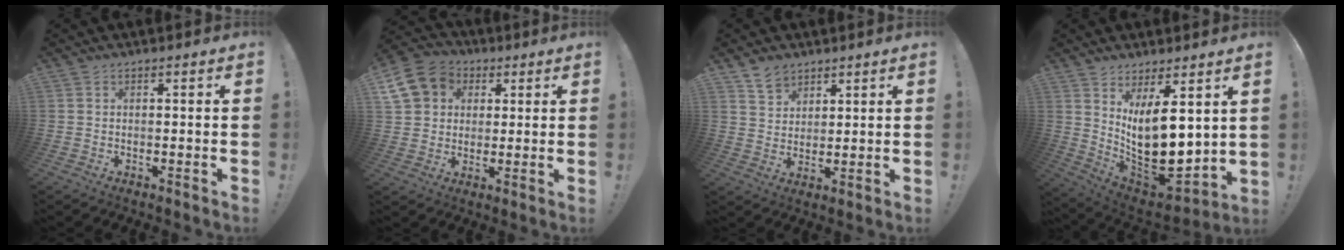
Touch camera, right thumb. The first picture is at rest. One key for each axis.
{"total": 12.0, "fx": 3.8, "fy": 10.4, "fz": 4.7, "tx": -0.072, "ty": -0.011, "tz": 0.079}
{"total": 6.2, "fx": 4.8, "fy": 3.8, "fz": 1.2, "tx": -0.019, "ty": -0.030, "tz": 0.092}
{"total": 15.9, "fx": 2.8, "fy": 7.9, "fz": 13.5, "tx": -0.221, "ty": -0.056, "tz": 0.060}